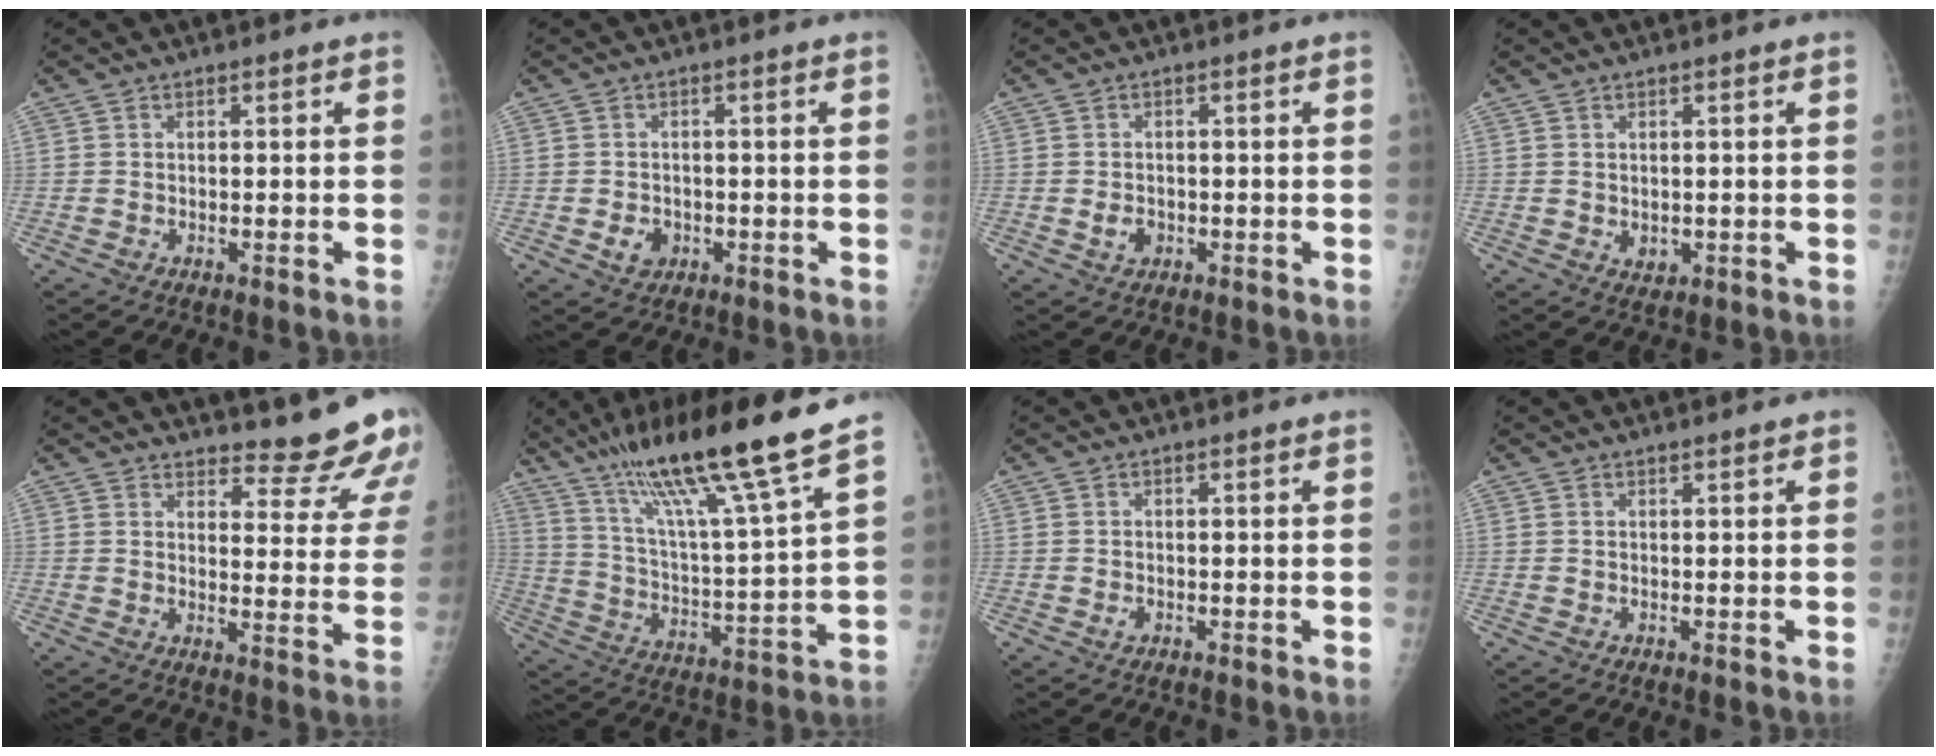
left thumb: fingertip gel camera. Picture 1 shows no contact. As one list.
[{"total": 3.2, "force": [-1.0, 2.6, 1.6], "torque": [-0.015, 0.003, -0.009]}, {"total": 2.5, "force": [-0.6, 1.9, 1.4], "torque": [-0.017, 0.003, -0.006]}, {"total": 2.1, "force": [0.0, 1.5, 1.4], "torque": [-0.014, -0.004, 0.007]}, {"total": 12.3, "force": [11.8, 2.4, 2.3], "torque": [0.007, -0.120, 0.132]}, {"total": 21.4, "force": [15.5, 0.5, 14.8], "torque": [-0.235, -0.058, 0.271]}, {"total": 0.8, "force": [-0.2, 0.6, 0.5], "torque": [-0.005, 0.000, -0.003]}, {"total": 0.6, "force": [0.4, 0.1, 0.3], "torque": [-0.005, -0.001, 0.007]}]